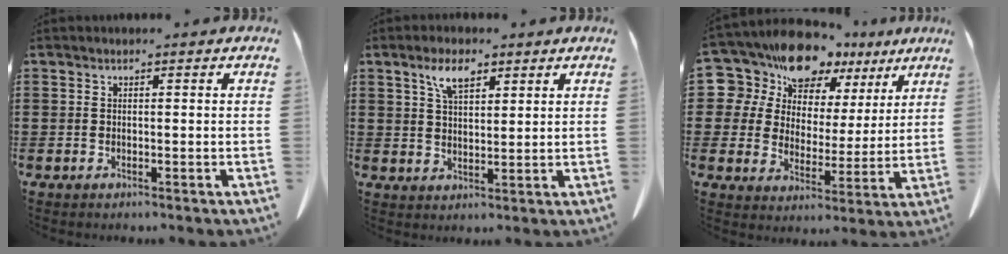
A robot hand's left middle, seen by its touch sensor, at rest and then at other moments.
{"total": 5.3, "force": [3.2, 2.1, 3.6], "torque": [-0.073, 0.003, 0.055]}
{"total": 11.2, "force": [9.8, 5.3, 1.3], "torque": [-0.059, -0.079, 0.182]}